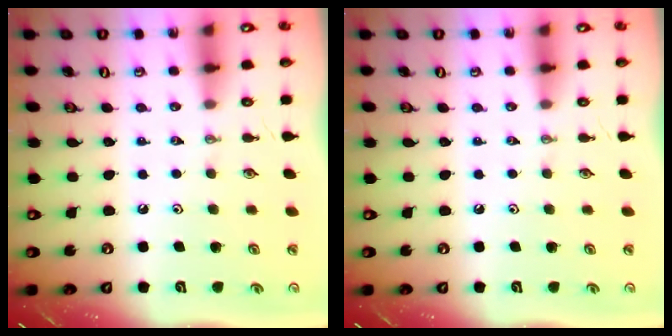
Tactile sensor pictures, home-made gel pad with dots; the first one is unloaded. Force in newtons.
{"total": 0.0}